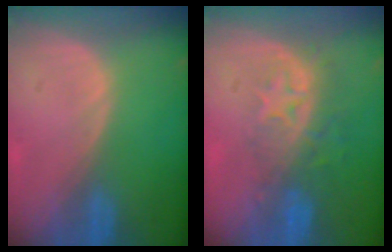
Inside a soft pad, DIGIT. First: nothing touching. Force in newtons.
{"total": 8.5, "press": 7.3, "slide": 4.4}